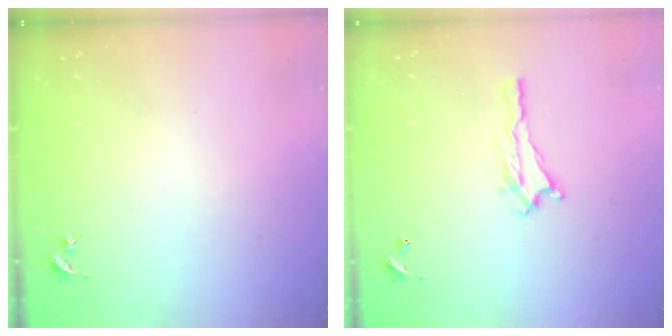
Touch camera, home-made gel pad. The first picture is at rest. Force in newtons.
{"total": 1.5, "press": 1.4, "slide": 0.2}